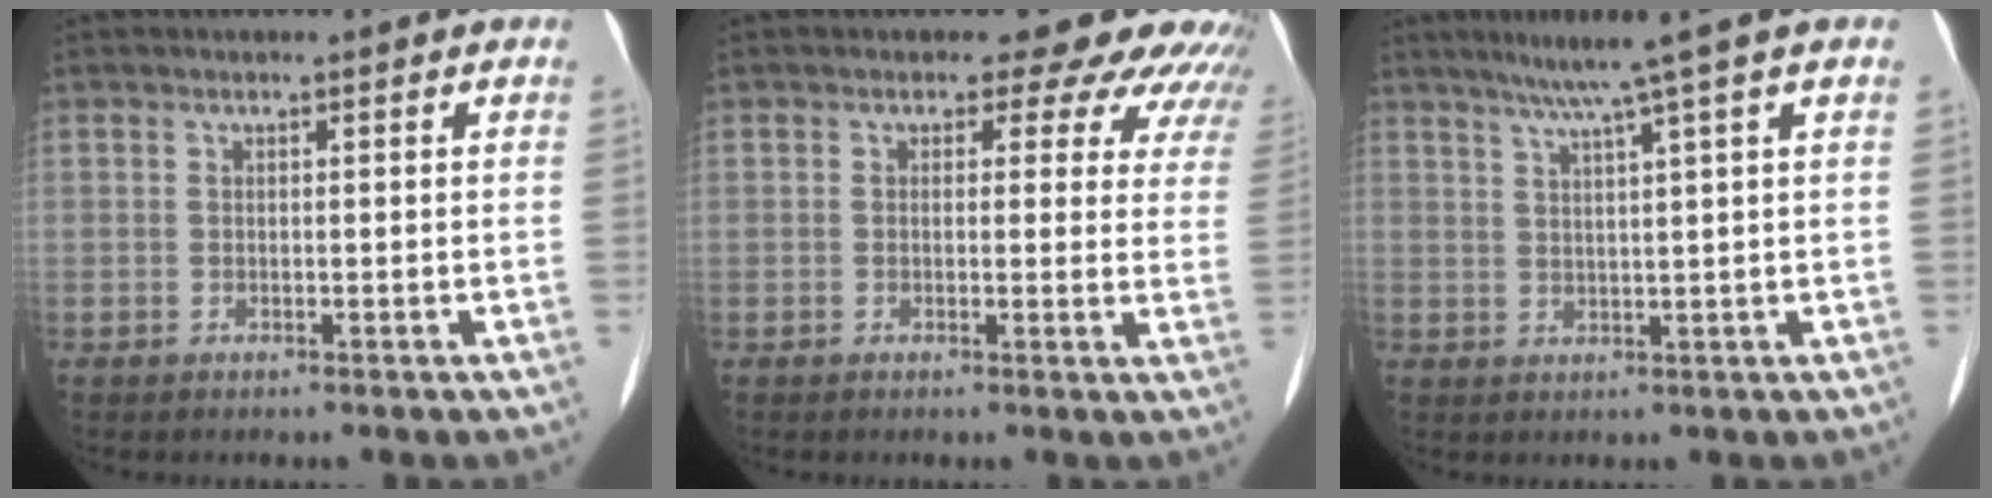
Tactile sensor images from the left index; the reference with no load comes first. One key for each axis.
{"total": 10.1, "fx": 8.8, "fy": 4.3, "fz": 2.5, "tx": 0.006, "ty": -0.003, "tz": 0.062}
{"total": 6.1, "fx": 4.1, "fy": -1.6, "fz": 4.3, "tx": -0.069, "ty": 0.016, "tz": 0.069}